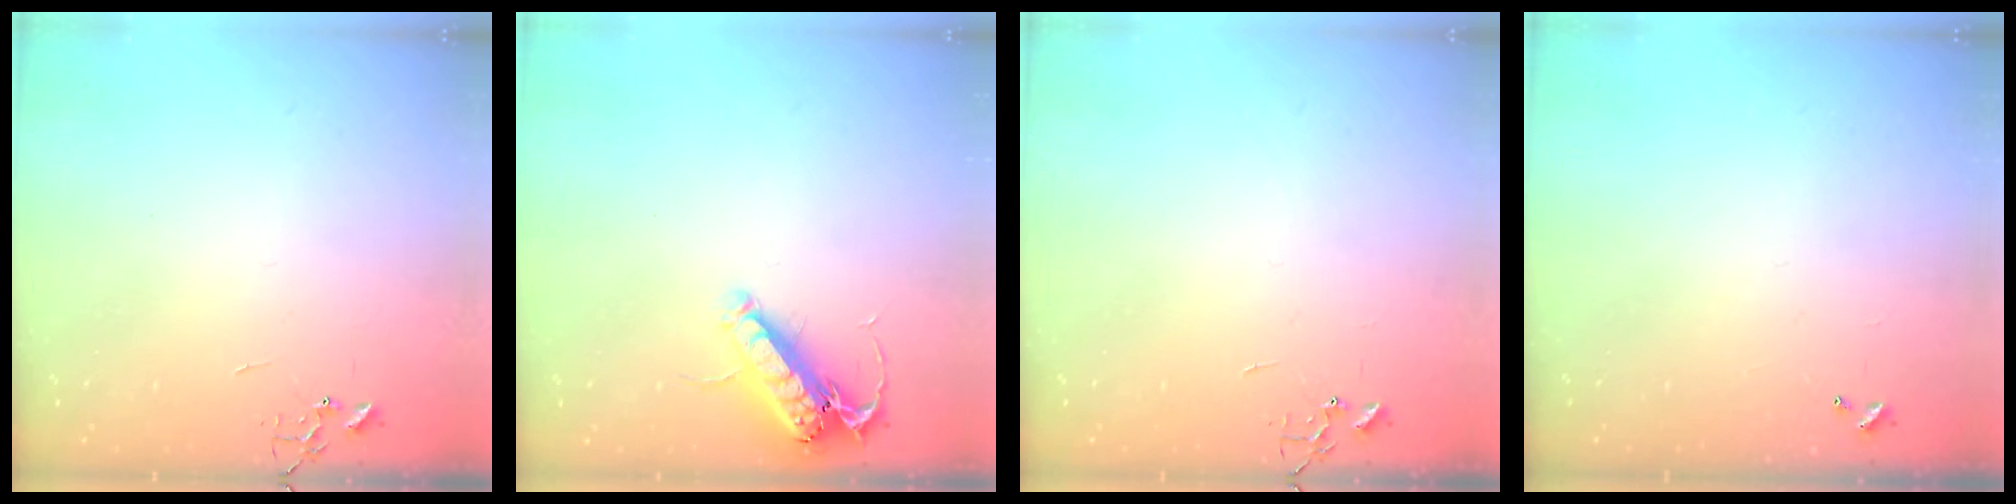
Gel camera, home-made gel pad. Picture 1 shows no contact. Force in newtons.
{"total": 14.4, "press": 14.2, "slide": 2.0}
{"total": 0.0}
{"total": 0.0}